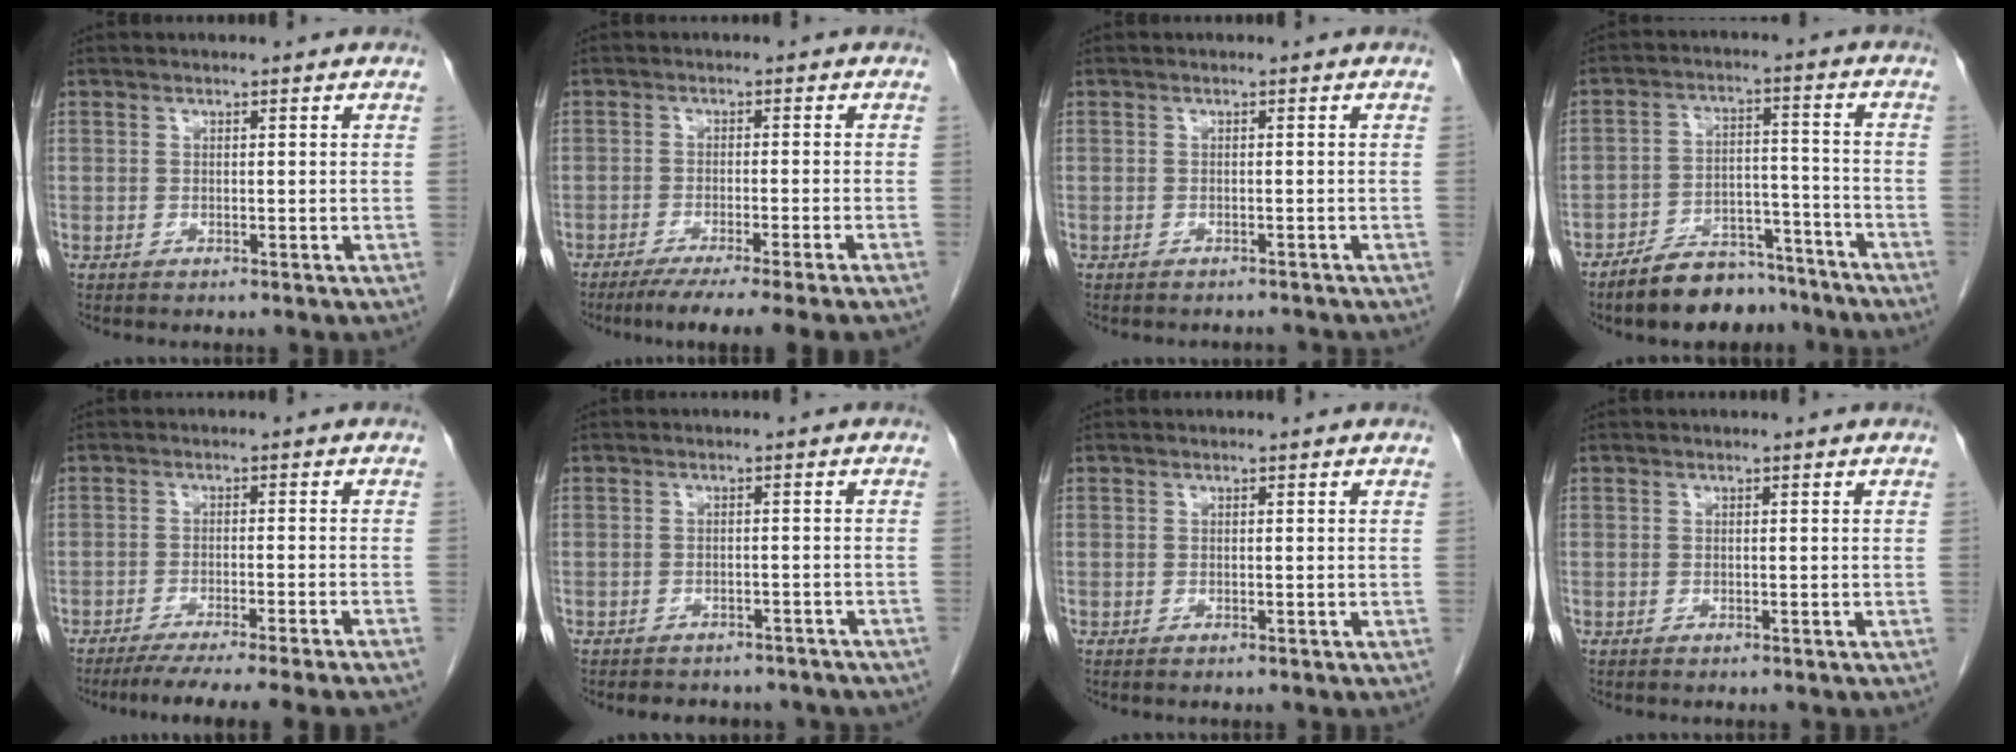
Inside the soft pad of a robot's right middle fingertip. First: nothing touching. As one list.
[{"total": 11.0, "force": [-9.0, -1.7, 6.1], "torque": [-0.062, -0.028, -0.132]}, {"total": 3.0, "force": [-2.8, 0.9, 0.3], "torque": [-0.003, -0.002, -0.034]}, {"total": 9.8, "force": [-8.4, 4.1, 3.2], "torque": [-0.049, 0.019, -0.137]}, {"total": 12.4, "force": [-10.7, -1.5, 6.2], "torque": [-0.062, -0.030, -0.153]}, {"total": 9.0, "force": [-7.8, 3.6, 2.6], "torque": [-0.039, 0.007, -0.079]}, {"total": 0.0}, {"total": 0.0}]